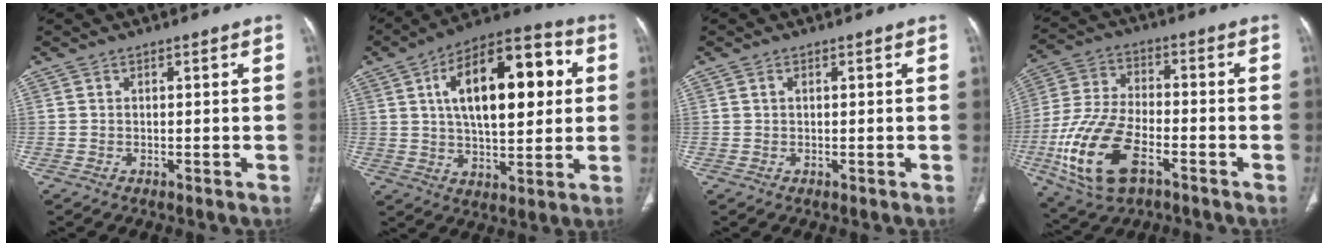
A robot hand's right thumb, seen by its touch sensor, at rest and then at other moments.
{"total": 21.5, "force": [5.0, 10.3, 18.2], "torque": [-0.255, 0.014, 0.070]}
{"total": 0.7, "force": [0.2, 0.4, 0.5], "torque": [-0.011, 0.003, 0.005]}
{"total": 17.3, "force": [-6.8, 8.8, 13.2], "torque": [-0.277, 0.015, -0.125]}